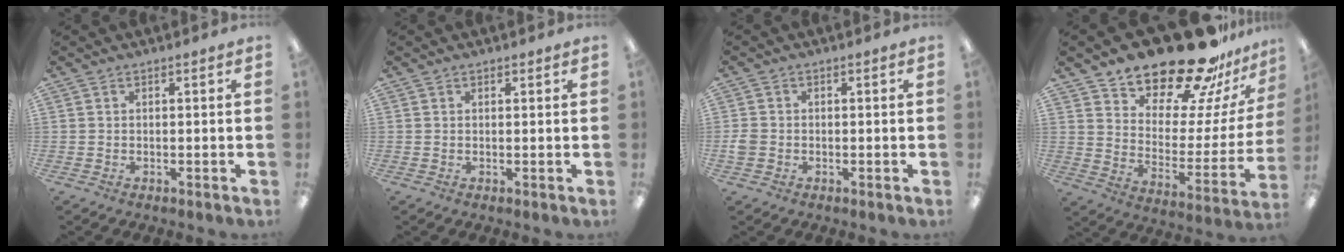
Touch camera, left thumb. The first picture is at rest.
{"total": 0.7, "force": [0.5, 0.5, 0.1], "torque": [-0.002, 0.002, 0.010]}
{"total": 2.6, "force": [-0.7, 2.2, 1.2], "torque": [-0.018, 0.007, -0.012]}
{"total": 22.9, "force": [19.7, 7.3, 8.9], "torque": [-0.132, -0.150, 0.346]}